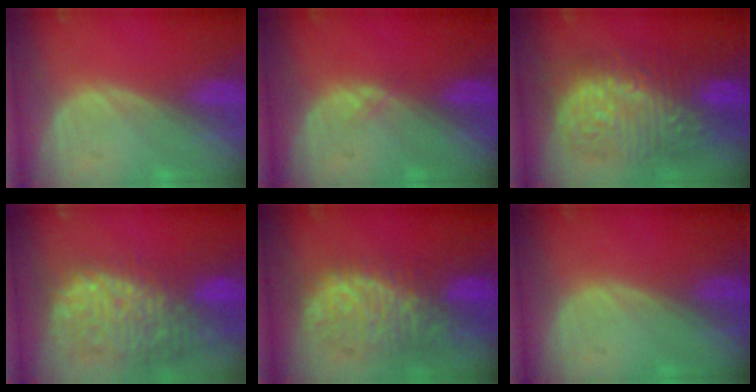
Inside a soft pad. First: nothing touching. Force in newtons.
{"total": 0.6, "press": 0.5, "slide": 0.2}
{"total": 13.1, "press": 13.1, "slide": 1.2}
{"total": 13.8, "press": 11.6, "slide": 7.5}
{"total": 11.1, "press": 9.6, "slide": 5.6}
{"total": 0.0}